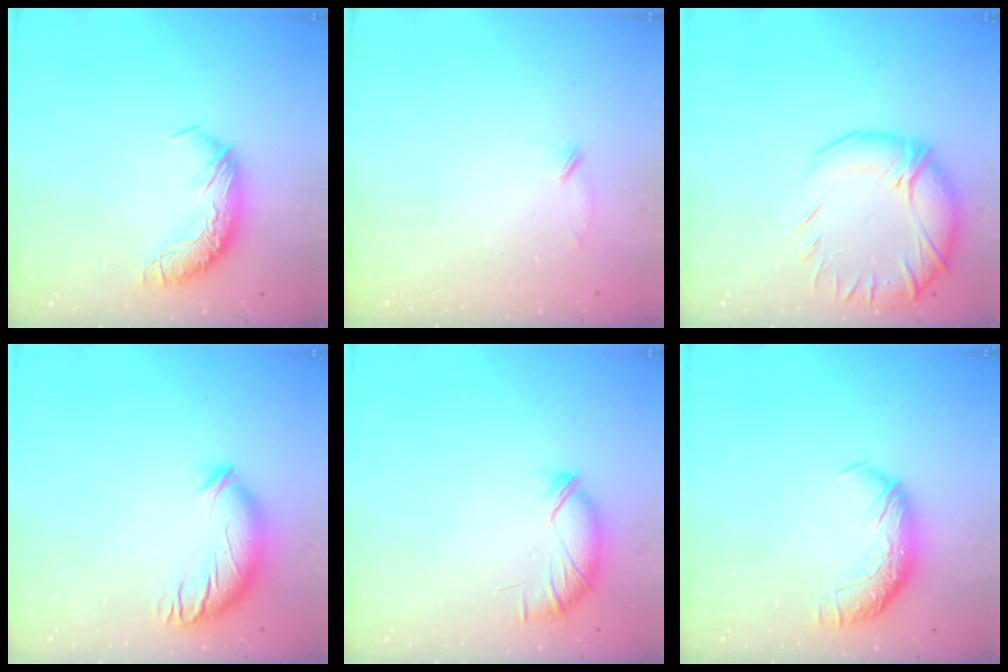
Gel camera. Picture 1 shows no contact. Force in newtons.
{"total": 7.6, "press": 7.5, "slide": 0.8}
{"total": 7.1, "press": 5.7, "slide": 4.2}
{"total": 3.8, "press": 3.1, "slide": 2.2}
{"total": 5.7, "press": 5.7, "slide": 0.4}
{"total": 2.3, "press": 1.1, "slide": 2.1}